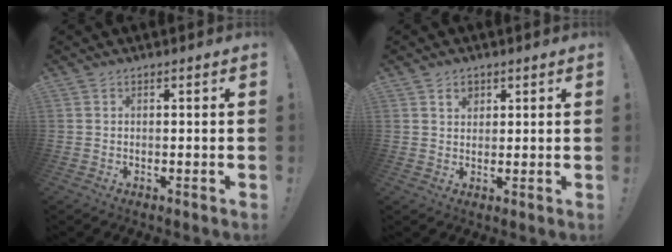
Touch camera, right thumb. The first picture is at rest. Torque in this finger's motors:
{"motor_torque": [0.31, 0.63, 0.02, -0.03, 0.00]}